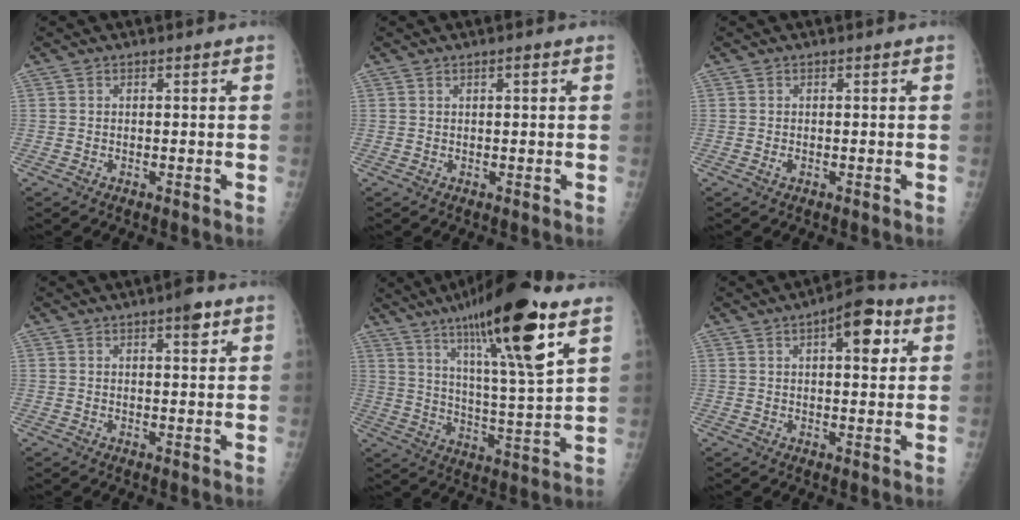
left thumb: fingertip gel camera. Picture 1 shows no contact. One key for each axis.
{"total": 1.0, "fx": 0.5, "fy": 0.2, "fz": 0.9, "tx": -0.014, "ty": 0.001, "tz": 0.007}
{"total": 0.6, "fx": -0.1, "fy": 0.3, "fz": 0.5, "tx": -0.007, "ty": 0.001, "tz": 0.001}
{"total": 3.3, "fx": 1.9, "fy": 1.0, "fz": 2.5, "tx": -0.029, "ty": -0.006, "tz": 0.023}
{"total": 20.7, "fx": 11.9, "fy": 2.5, "fz": 16.7, "tx": -0.266, "ty": -0.048, "tz": 0.195}
{"total": 8.4, "fx": 3.4, "fy": 3.5, "fz": 6.9, "tx": -0.072, "ty": -0.001, "tz": 0.041}